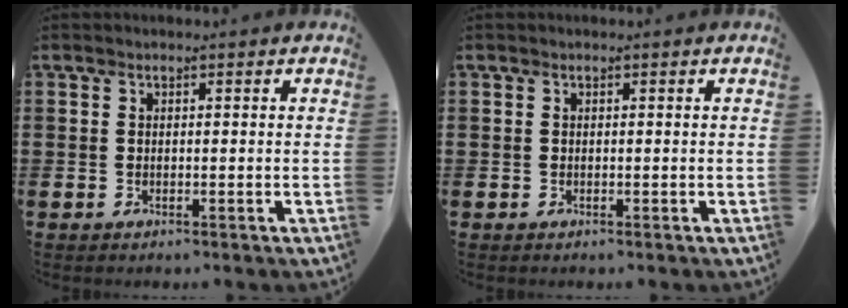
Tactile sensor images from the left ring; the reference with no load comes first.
{"total": 0.0}